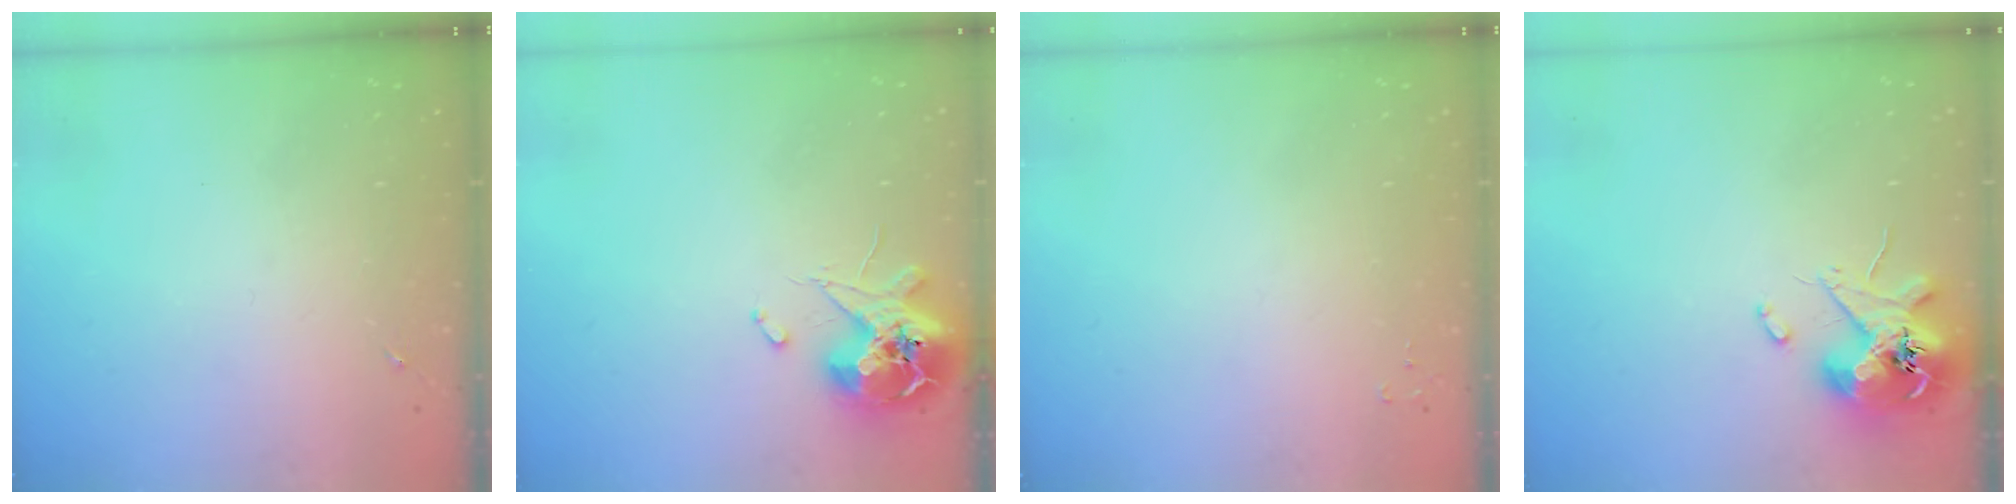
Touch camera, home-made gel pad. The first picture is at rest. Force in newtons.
{"total": 12.1, "press": 12.0, "slide": 1.5}
{"total": 2.2, "press": 2.2, "slide": 0.2}
{"total": 11.5, "press": 11.3, "slide": 1.8}